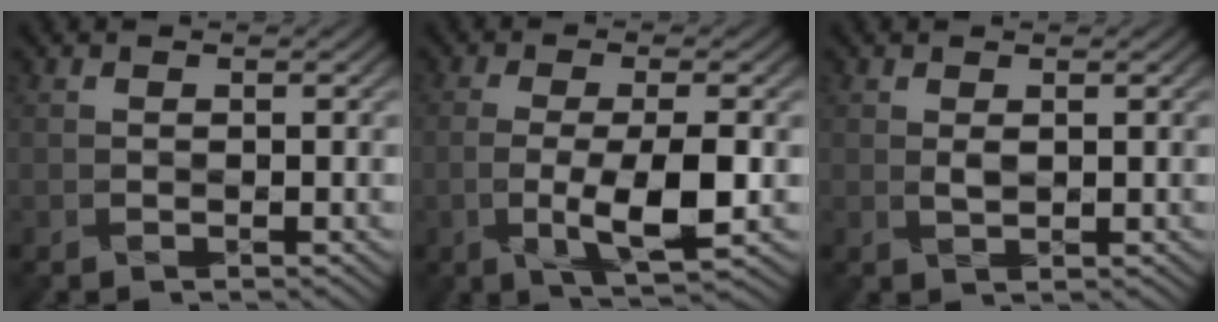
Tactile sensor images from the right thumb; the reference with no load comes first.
{"total": 6.4, "force": [-1.5, 1.7, 6.0], "torque": [-0.107, 0.000, -0.024]}
{"total": 0.8, "force": [0.5, 0.2, 0.5], "torque": [-0.012, 0.001, 0.013]}